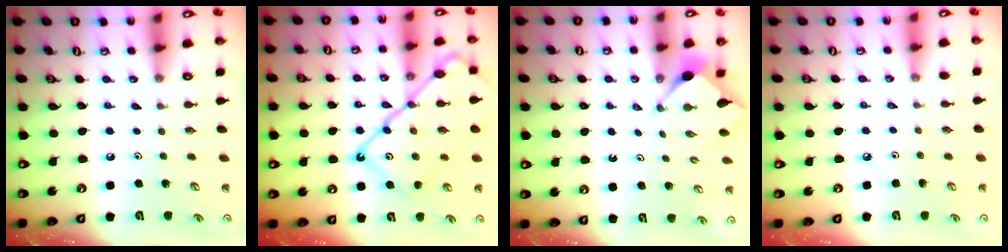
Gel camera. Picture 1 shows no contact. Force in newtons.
{"total": 20.3, "press": 20.2, "slide": 1.8}
{"total": 2.8, "press": 2.7, "slide": 0.4}
{"total": 1.5, "press": 1.4, "slide": 0.4}